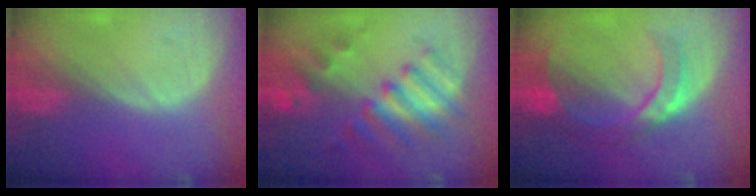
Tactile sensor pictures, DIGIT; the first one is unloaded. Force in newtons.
{"total": 7.9, "press": 7.6, "slide": 2.1}
{"total": 7.0, "press": 6.9, "slide": 1.0}